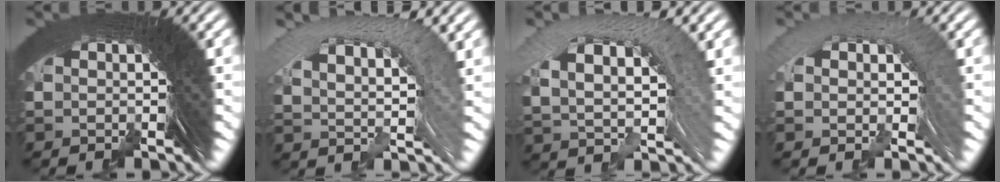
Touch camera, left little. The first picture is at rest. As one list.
[{"total": 7.6, "force": [3.0, 3.3, 6.1], "torque": [-0.073, 0.032, 0.041]}, {"total": 8.7, "force": [2.4, 4.8, 6.8], "torque": [-0.096, 0.034, 0.030]}, {"total": 2.1, "force": [0.8, 0.8, 1.8], "torque": [-0.030, 0.024, 0.011]}]